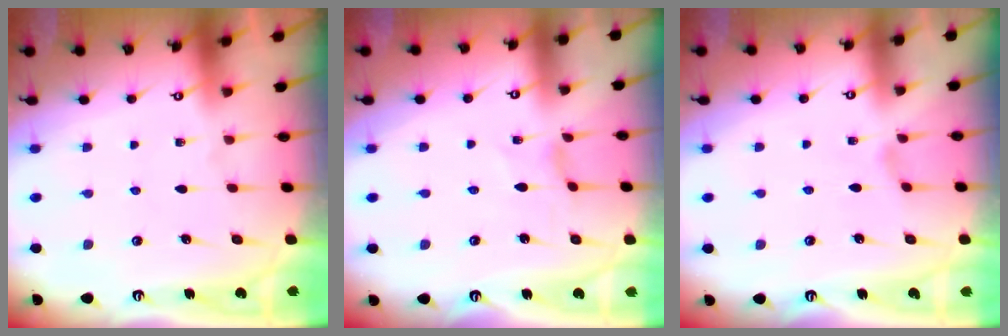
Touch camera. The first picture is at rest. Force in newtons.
{"total": 0.8, "press": 0.8, "slide": 0.2}
{"total": 1.6, "press": 1.5, "slide": 0.5}